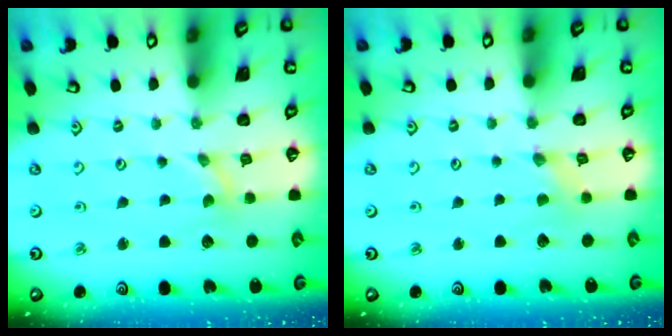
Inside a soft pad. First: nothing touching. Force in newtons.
{"total": 0.0}